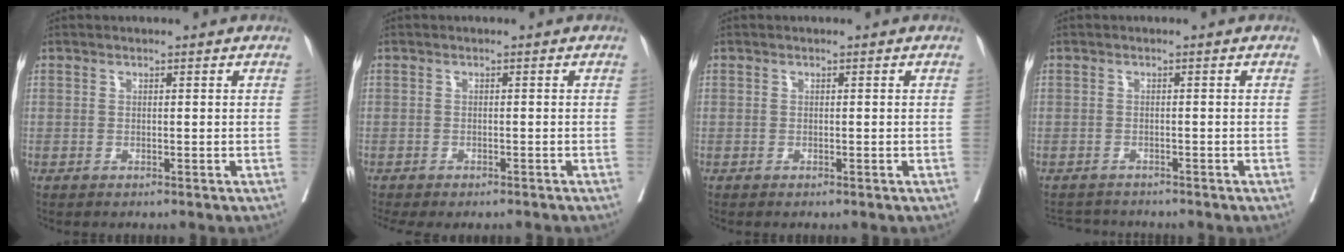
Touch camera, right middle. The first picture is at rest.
{"total": 5.6, "force": [-4.8, 1.6, 2.3], "torque": [-0.027, 0.005, -0.067]}
{"total": 0.0}
{"total": 3.4, "force": [-3.3, 0.5, 0.1], "torque": [0.004, -0.010, -0.053]}